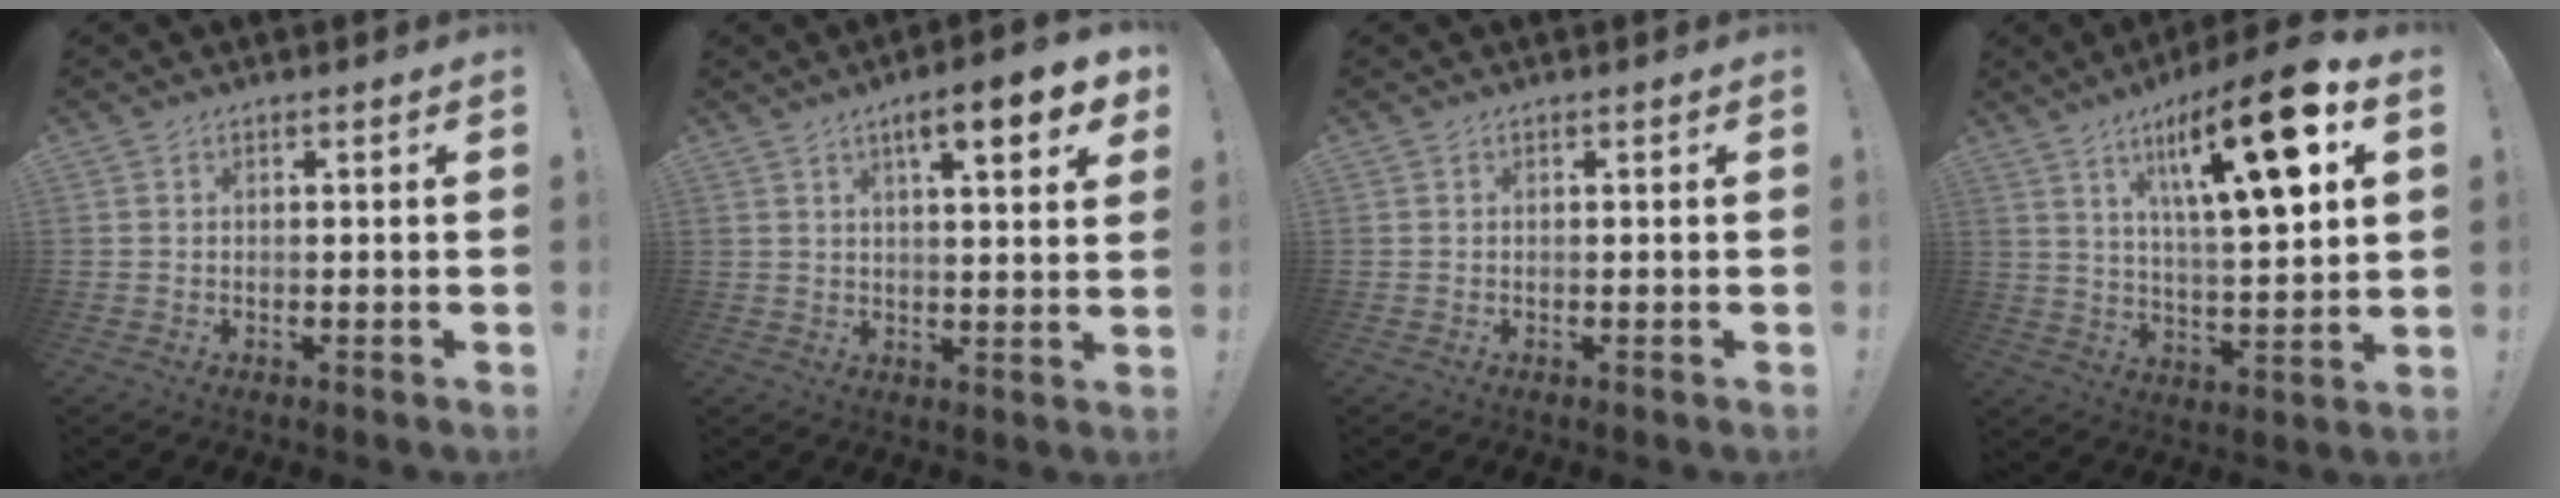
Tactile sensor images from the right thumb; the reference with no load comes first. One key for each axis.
{"total": 10.5, "fx": 5.1, "fy": 2.0, "fz": 9.0, "tx": -0.119, "ty": -0.024, "tz": 0.074}
{"total": 0.0}
{"total": 19.4, "fx": 8.9, "fy": 4.3, "fz": 16.7, "tx": -0.273, "ty": -0.039, "tz": 0.125}